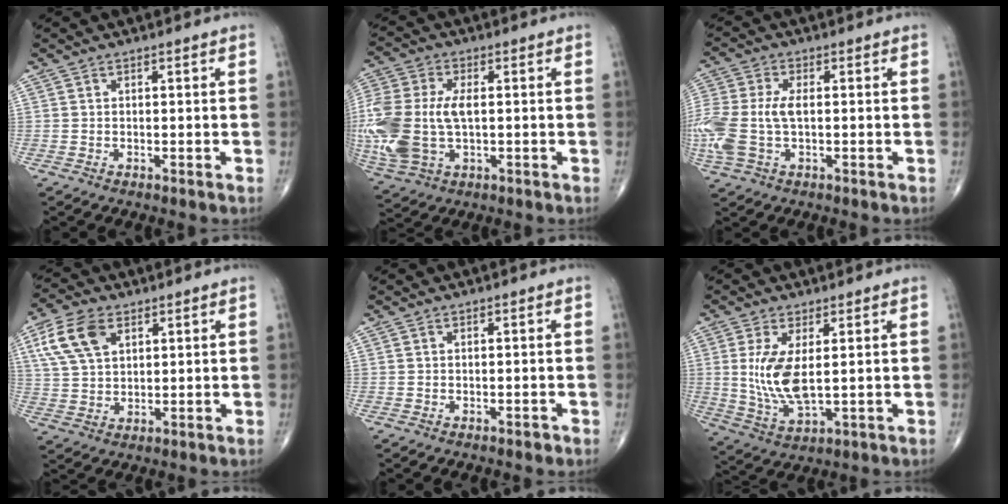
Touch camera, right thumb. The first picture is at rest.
{"total": 19.0, "force": [-0.8, 11.2, 15.3], "torque": [-0.401, -0.005, -0.005]}
{"total": 13.1, "force": [-0.9, 7.6, 10.7], "torque": [-0.290, 0.006, -0.012]}
{"total": 10.1, "force": [4.3, 6.0, 6.9], "torque": [-0.132, -0.001, 0.084]}
{"total": 0.7, "force": [-0.3, 0.4, 0.5], "torque": [-0.007, 0.004, -0.003]}
{"total": 9.6, "force": [1.3, 4.0, 8.7], "torque": [-0.183, -0.019, 0.036]}